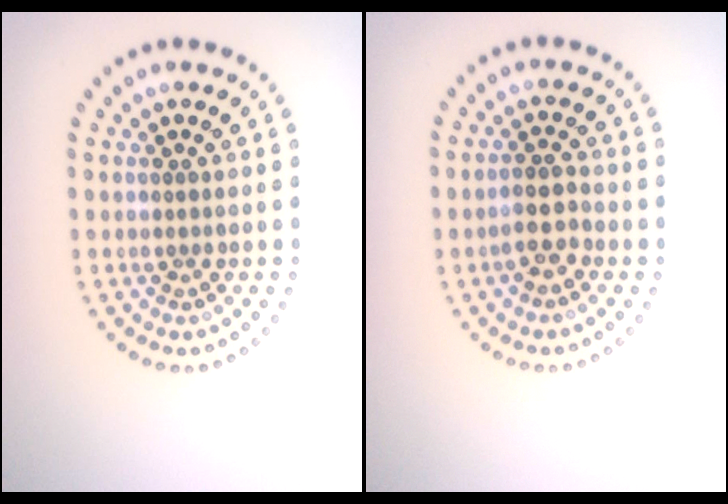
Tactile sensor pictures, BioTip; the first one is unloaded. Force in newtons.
{"total": 2.1, "press": 1.9, "slide": 0.9}